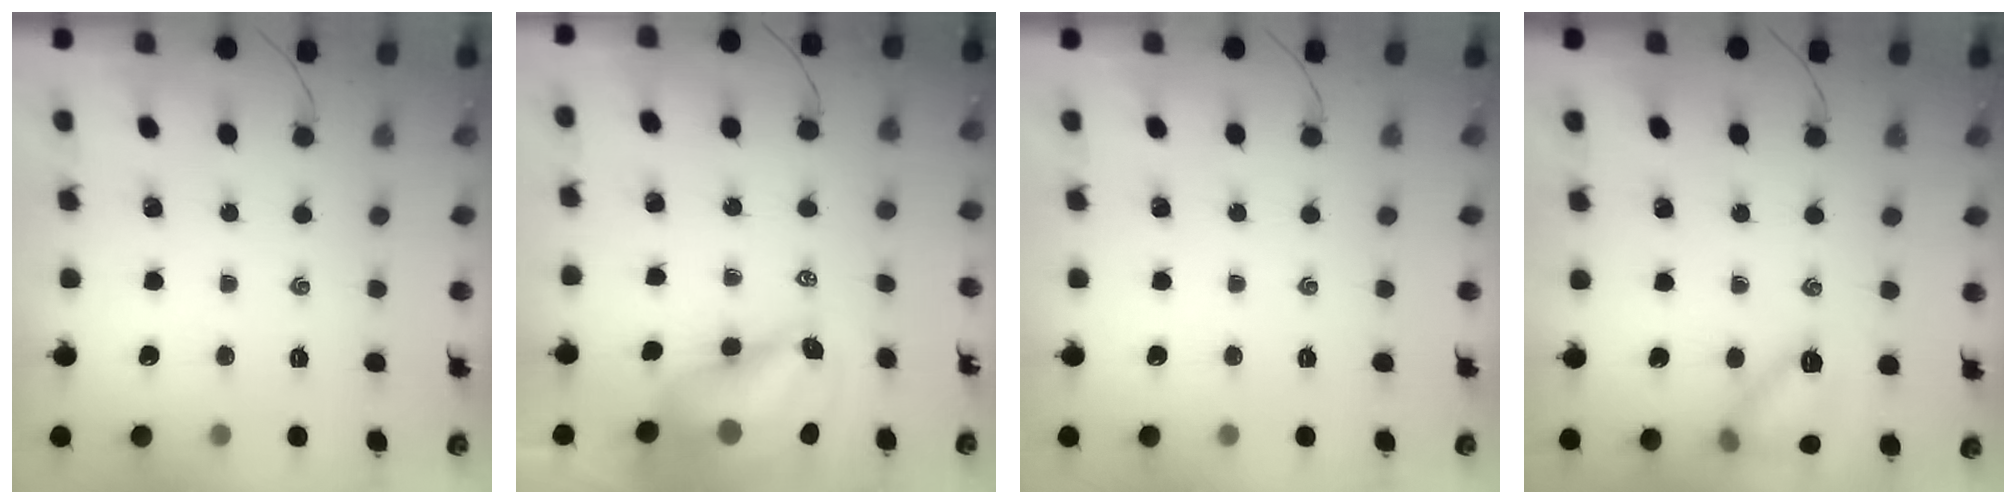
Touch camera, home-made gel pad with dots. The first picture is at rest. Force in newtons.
{"total": 10.7, "press": 10.0, "slide": 3.7}
{"total": 0.0}
{"total": 11.7, "press": 11.7, "slide": 0.8}